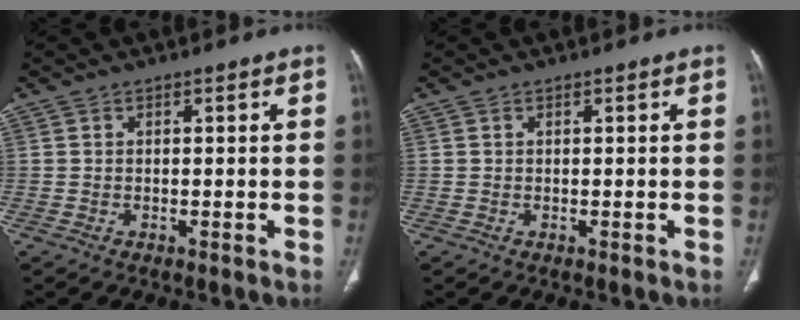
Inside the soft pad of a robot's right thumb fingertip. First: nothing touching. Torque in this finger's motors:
{"motor_torque": [-0.21, 0.38, -0.14, -0.03, 0.04]}